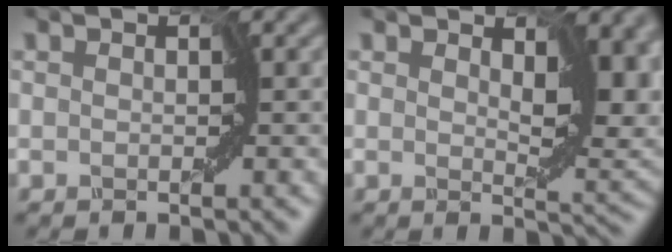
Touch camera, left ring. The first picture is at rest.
{"total": 6.7, "force": [1.4, 3.4, 5.6], "torque": [-0.091, -0.007, 0.025]}